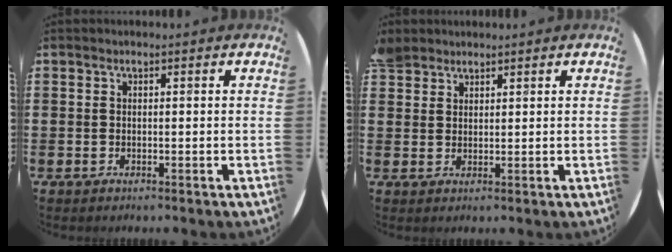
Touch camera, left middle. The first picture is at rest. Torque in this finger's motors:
{"motor_torque": [1.10, -1.04, 0.66, 0.21]}